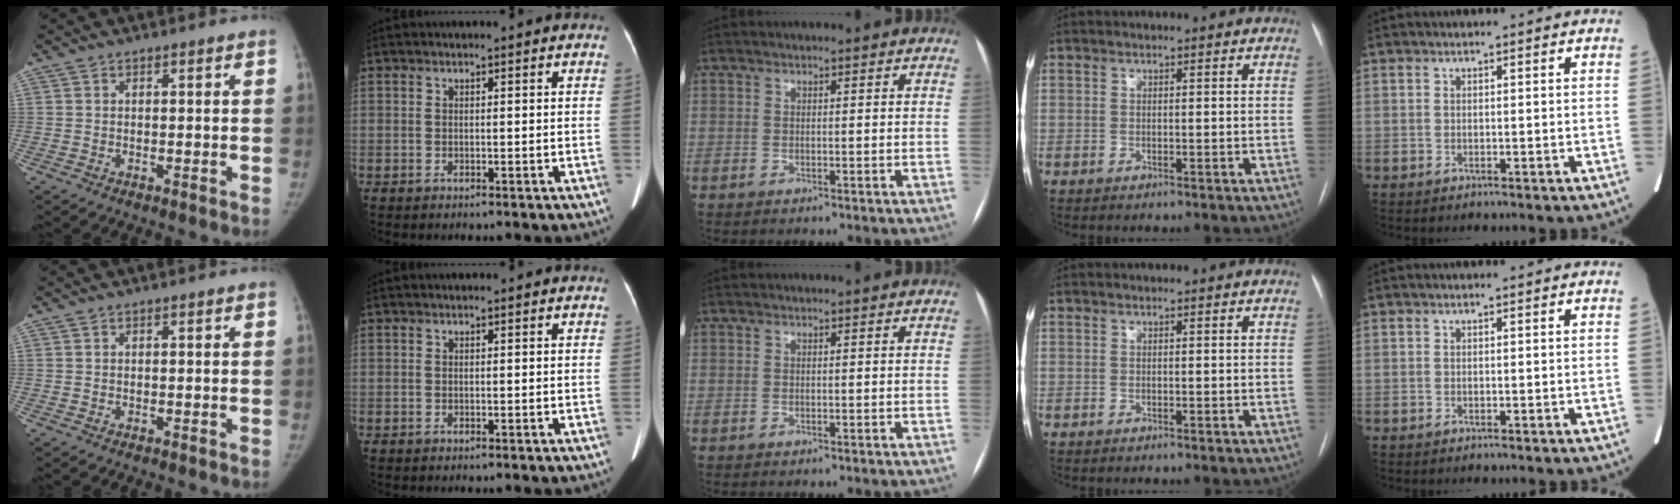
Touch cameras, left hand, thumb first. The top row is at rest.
{}